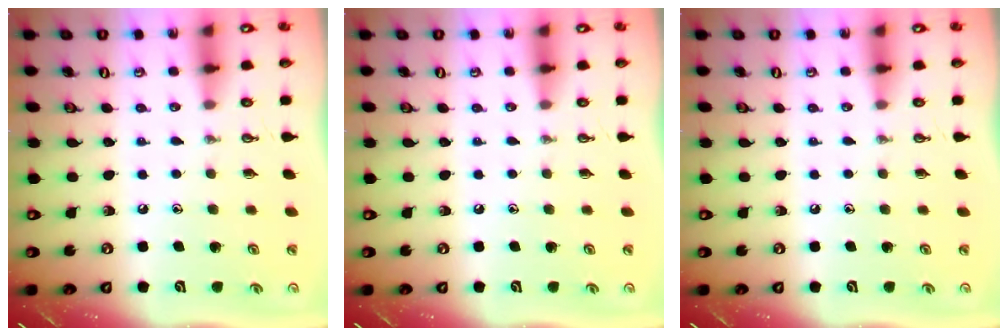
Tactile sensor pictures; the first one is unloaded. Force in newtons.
{"total": 0.0}
{"total": 0.0}